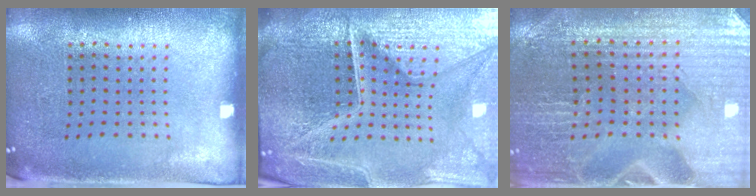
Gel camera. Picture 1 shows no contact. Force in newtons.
{"total": 6.8, "press": 6.0, "slide": 3.1}
{"total": 2.5, "press": 2.4, "slide": 0.4}